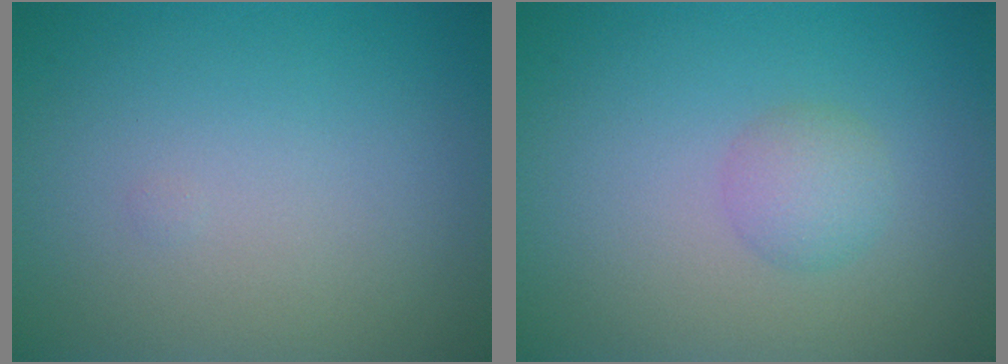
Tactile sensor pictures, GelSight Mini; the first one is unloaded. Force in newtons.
{"total": 1.9, "press": 1.9, "slide": 0.0}